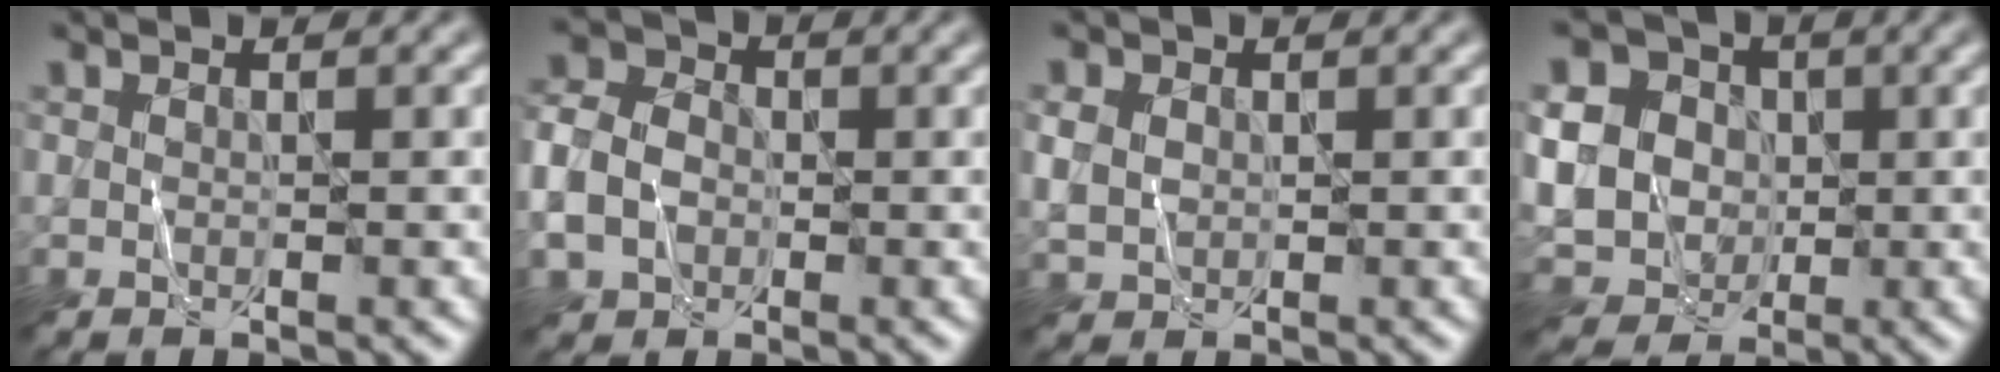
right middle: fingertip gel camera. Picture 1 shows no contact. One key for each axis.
{"total": 6.4, "fx": -1.3, "fy": 5.1, "fz": 3.5, "tx": -0.082, "ty": -0.007, "tz": -0.034}
{"total": 2.2, "fx": 0.4, "fy": 1.9, "fz": 1.1, "tx": -0.027, "ty": 0.000, "tz": 0.007}
{"total": 8.9, "fx": 0.7, "fy": 7.9, "fz": 4.0, "tx": -0.102, "ty": 0.012, "tz": -0.013}